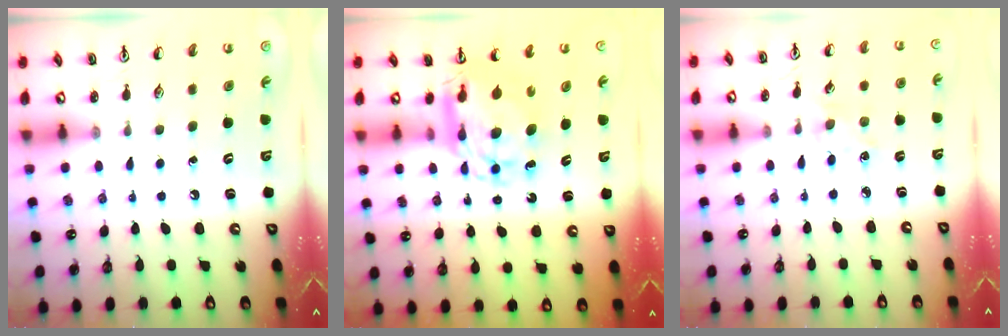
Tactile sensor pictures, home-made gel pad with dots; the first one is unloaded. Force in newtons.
{"total": 10.8, "press": 10.8, "slide": 1.1}
{"total": 2.6, "press": 2.6, "slide": 0.4}